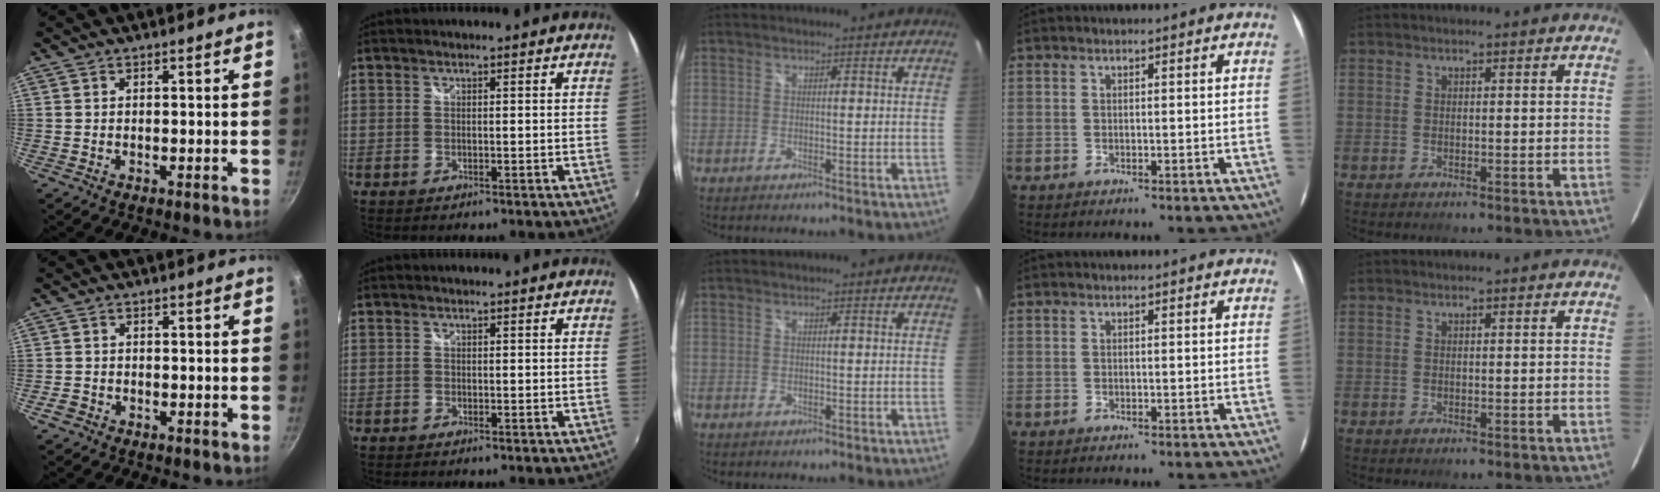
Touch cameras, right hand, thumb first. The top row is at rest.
{"thumb": {"total": 1.9, "force": [-1.1, 1.4, 0.6], "torque": [-0.012, 0.009, -0.021]}}